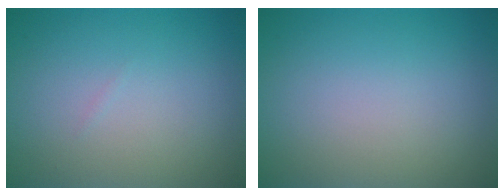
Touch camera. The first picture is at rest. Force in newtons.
{"total": 0.0}